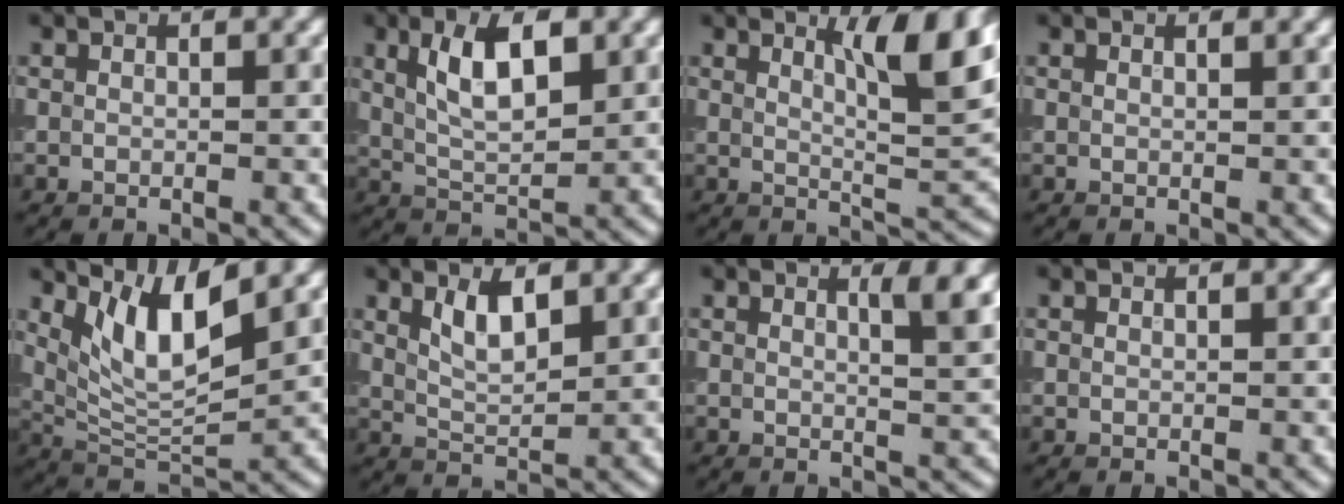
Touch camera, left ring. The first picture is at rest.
{"total": 5.6, "force": [1.9, 2.3, 4.7], "torque": [-0.089, 0.004, 0.034]}
{"total": 6.6, "force": [3.2, 1.6, 5.6], "torque": [-0.068, -0.002, 0.050]}
{"total": 0.9, "force": [0.7, 0.2, 0.4], "torque": [-0.001, 0.000, 0.006]}
{"total": 6.4, "force": [3.1, 1.9, 5.2], "torque": [-0.099, -0.012, 0.061]}
{"total": 3.1, "force": [1.6, 1.2, 2.4], "torque": [-0.049, -0.003, 0.032]}
{"total": 2.8, "force": [1.4, 0.7, 2.3], "torque": [-0.019, -0.001, 0.018]}
{"total": 0.0}